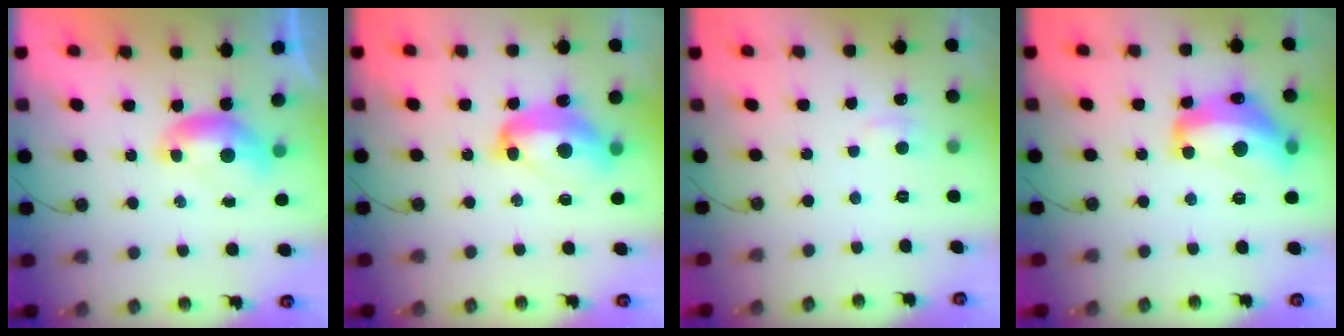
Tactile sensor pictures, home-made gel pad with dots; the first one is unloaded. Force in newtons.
{"total": 8.8, "press": 8.7, "slide": 1.1}
{"total": 2.5, "press": 2.4, "slide": 0.5}
{"total": 12.7, "press": 12.7, "slide": 0.9}